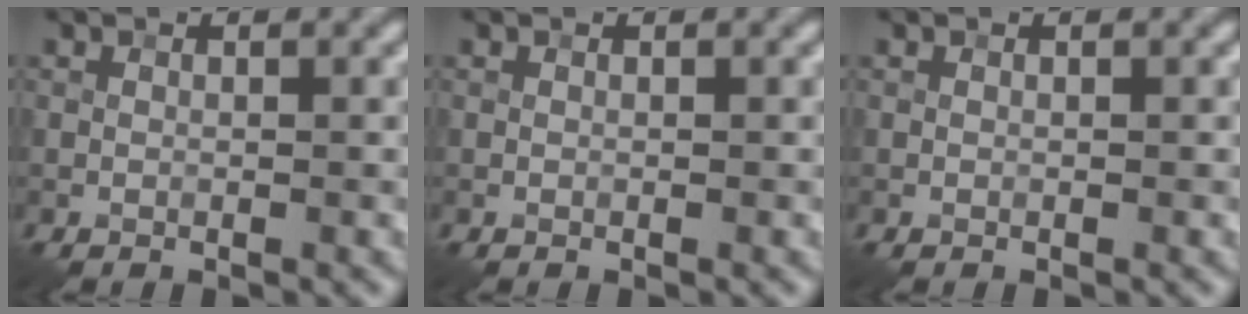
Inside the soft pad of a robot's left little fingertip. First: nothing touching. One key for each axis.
{"total": 0.0}
{"total": 0.0}